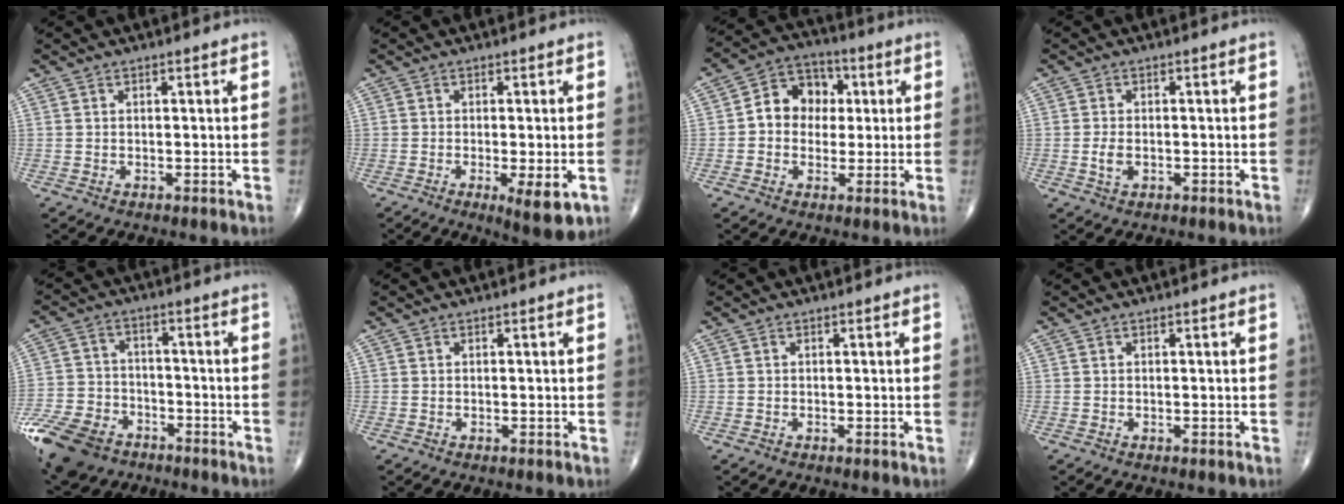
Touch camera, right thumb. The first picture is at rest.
{"total": 5.7, "force": [-1.7, 1.4, 5.3], "torque": [-0.080, -0.017, -0.026]}
{"total": 9.8, "force": [1.0, 8.1, 5.4], "torque": [-0.049, 0.022, 0.003]}
{"total": 2.6, "force": [-0.6, 1.4, 2.0], "torque": [-0.042, 0.000, -0.012]}
{"total": 15.9, "force": [-9.2, 10.5, 7.5], "torque": [-0.157, 0.026, -0.164]}
{"total": 0.0}
{"total": 0.0}
{"total": 0.0}